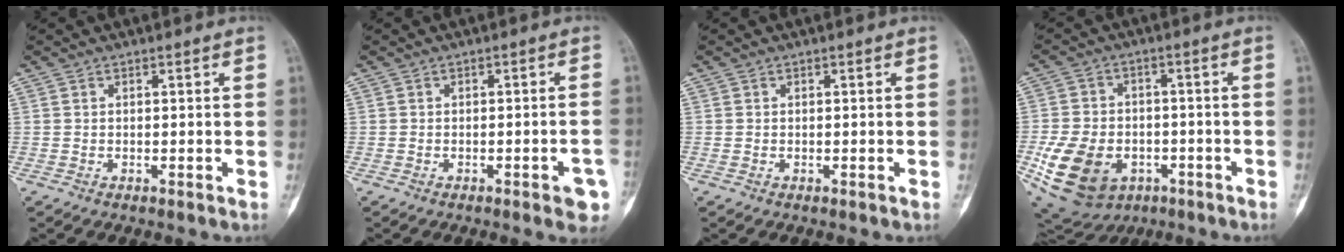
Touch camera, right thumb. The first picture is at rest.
{"total": 4.5, "force": [-2.2, 1.2, 3.7], "torque": [-0.037, 0.013, -0.023]}
{"total": 0.0}
{"total": 16.7, "force": [-5.6, 12.0, 10.1], "torque": [-0.198, 0.012, -0.080]}